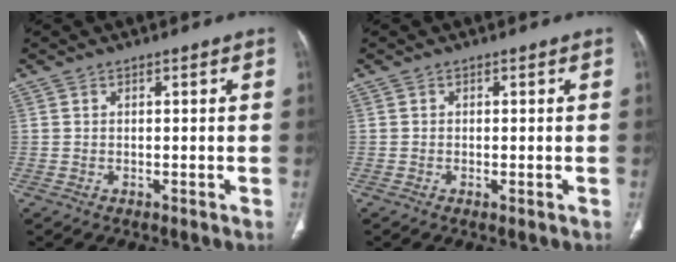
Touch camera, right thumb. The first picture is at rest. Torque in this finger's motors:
{"motor_torque": [-0.01, 0.08, -0.21, -0.19, -0.02]}